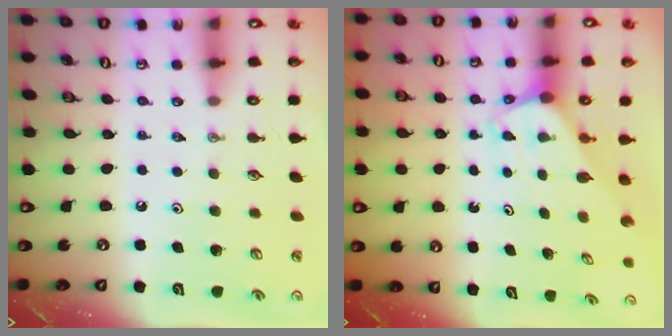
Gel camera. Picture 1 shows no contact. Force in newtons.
{"total": 2.1, "press": 2.1, "slide": 0.2}